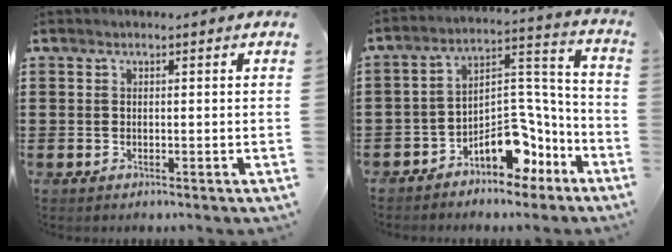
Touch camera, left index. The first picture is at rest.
{"total": 9.4, "force": [-7.1, 4.7, 4.1], "torque": [-0.062, 0.024, -0.133]}